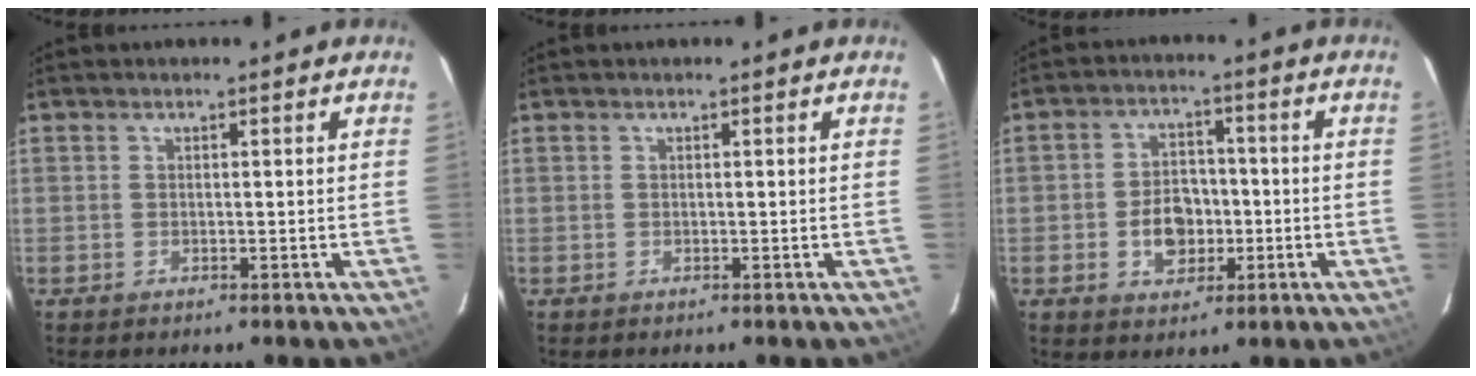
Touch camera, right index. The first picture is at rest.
{"total": 0.0}
{"total": 7.6, "force": [-2.0, 5.6, 4.7], "torque": [-0.089, 0.014, -0.022]}